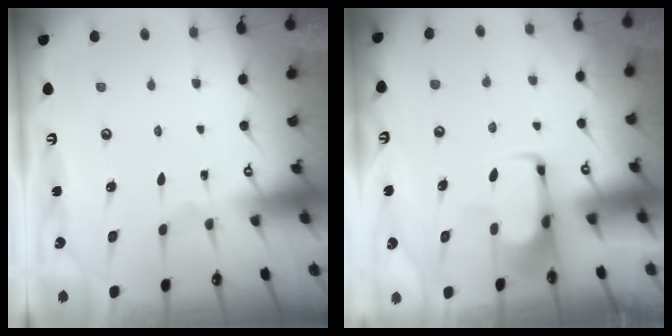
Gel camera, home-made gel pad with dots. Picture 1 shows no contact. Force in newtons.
{"total": 2.0, "press": 2.0, "slide": 0.4}